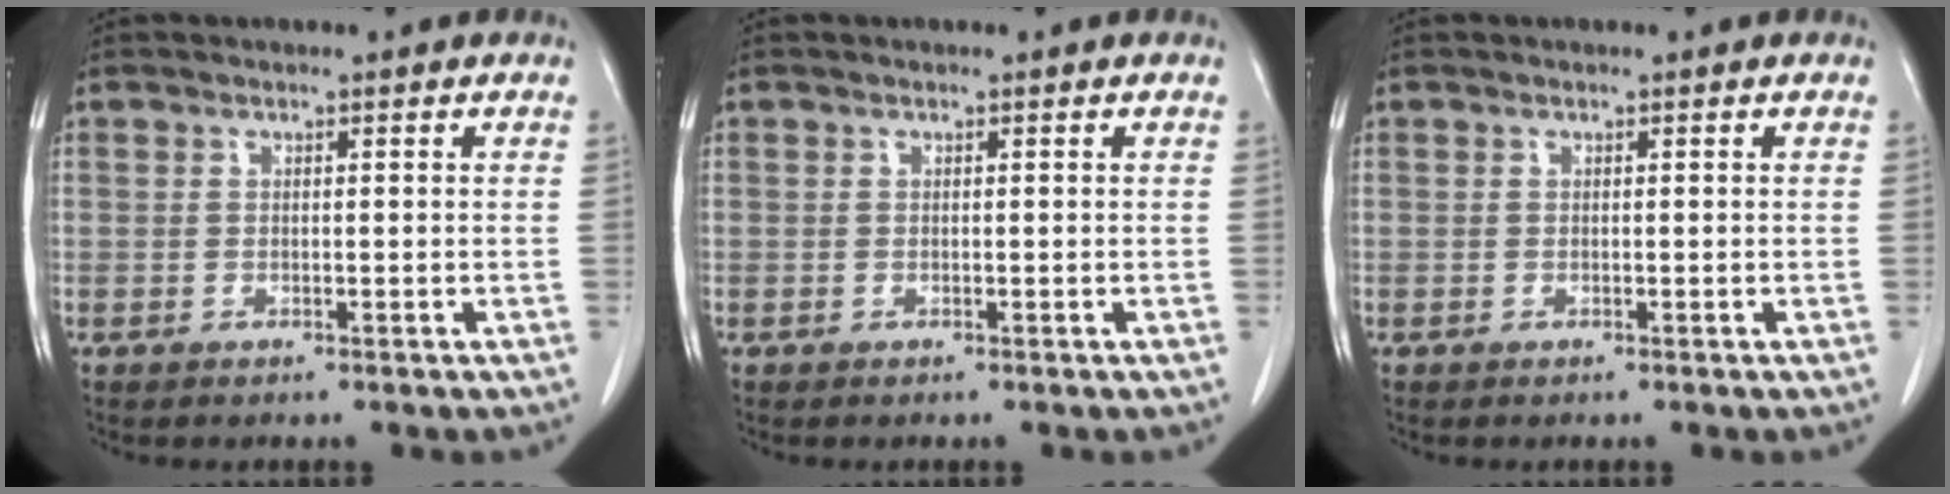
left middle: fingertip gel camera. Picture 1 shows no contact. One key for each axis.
{"total": 0.0}
{"total": 0.0}